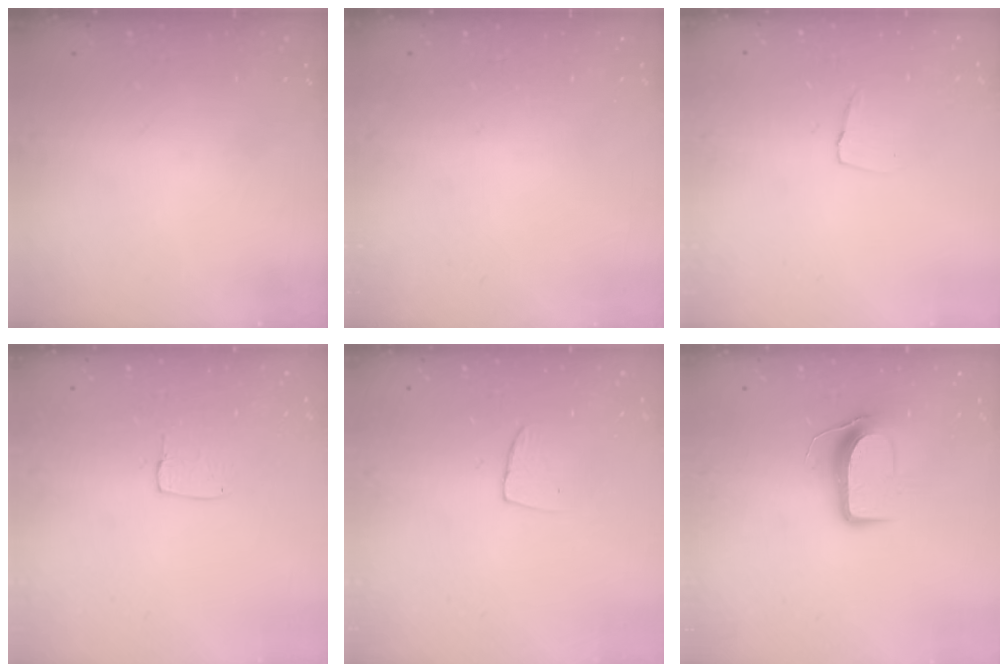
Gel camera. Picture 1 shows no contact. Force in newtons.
{"total": 0.0}
{"total": 3.6, "press": 3.6, "slide": 0.3}
{"total": 3.3, "press": 3.3, "slide": 0.1}
{"total": 4.9, "press": 4.8, "slide": 0.4}
{"total": 8.7, "press": 8.6, "slide": 0.5}